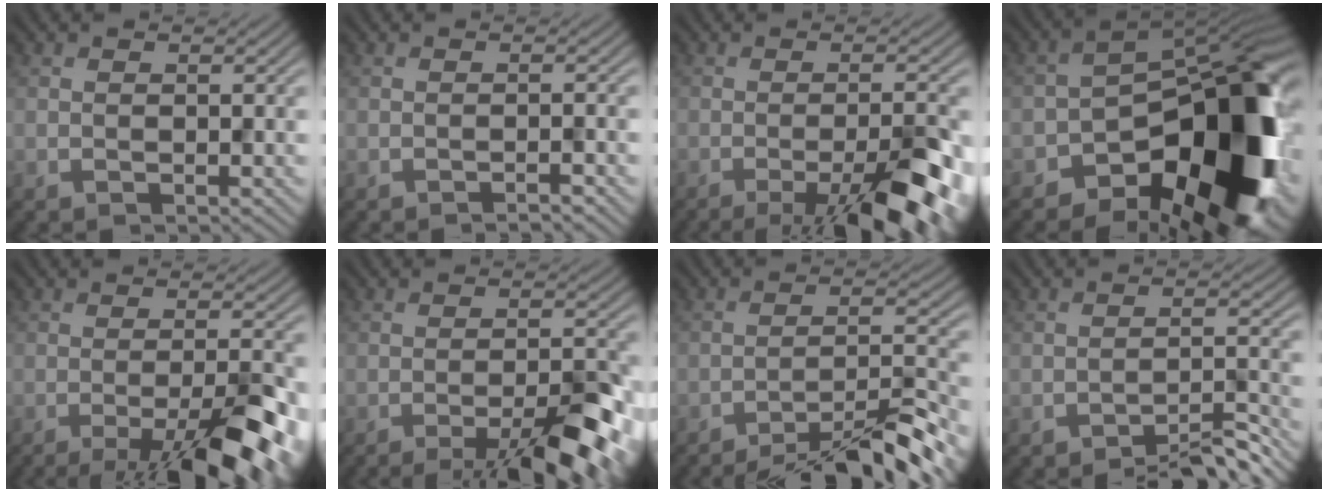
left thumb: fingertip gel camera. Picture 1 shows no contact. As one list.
[{"total": 1.0, "force": [-0.8, -0.5, 0.2], "torque": [-0.004, 0.007, -0.015]}, {"total": 10.7, "force": [-5.9, 1.5, 8.8], "torque": [-0.128, 0.005, -0.084]}, {"total": 18.2, "force": [-8.0, 9.6, 13.3], "torque": [-0.157, -0.013, -0.133]}, {"total": 11.5, "force": [-6.1, 1.9, 9.6], "torque": [-0.133, 0.006, -0.087]}, {"total": 8.8, "force": [-5.6, 1.0, 6.7], "torque": [-0.099, 0.007, -0.082]}, {"total": 10.2, "force": [-8.3, 1.1, 5.7], "torque": [-0.091, 0.010, -0.120]}, {"total": 4.3, "force": [-3.8, 0.1, 2.1], "torque": [-0.031, 0.013, -0.061]}]